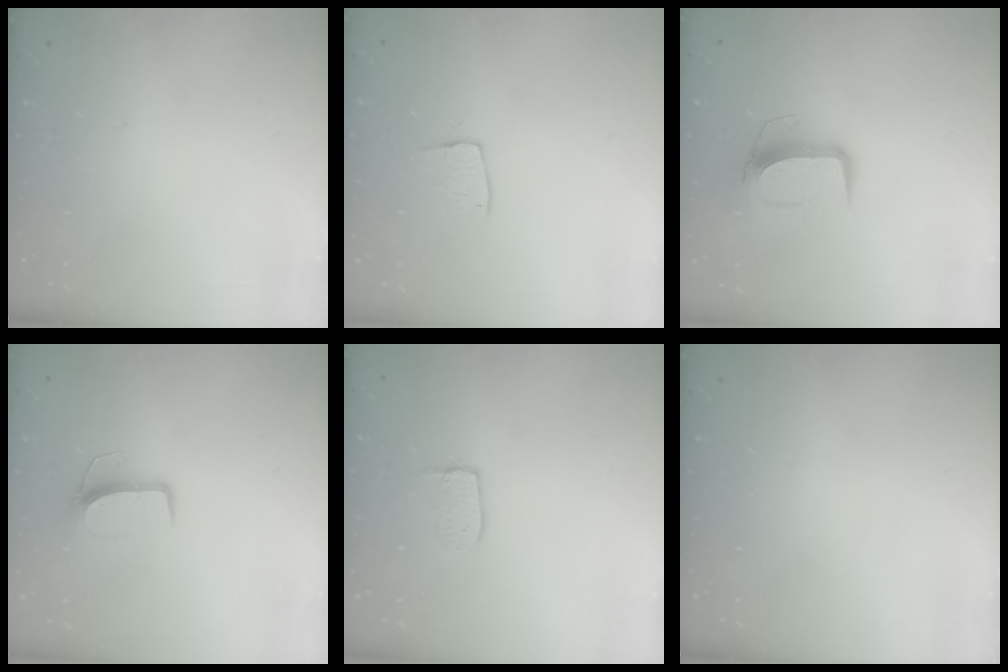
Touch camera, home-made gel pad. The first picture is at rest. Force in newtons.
{"total": 6.1, "press": 6.1, "slide": 0.3}
{"total": 10.9, "press": 10.9, "slide": 0.7}
{"total": 7.8, "press": 7.7, "slide": 0.5}
{"total": 5.5, "press": 5.5, "slide": 0.4}
{"total": 0.0}